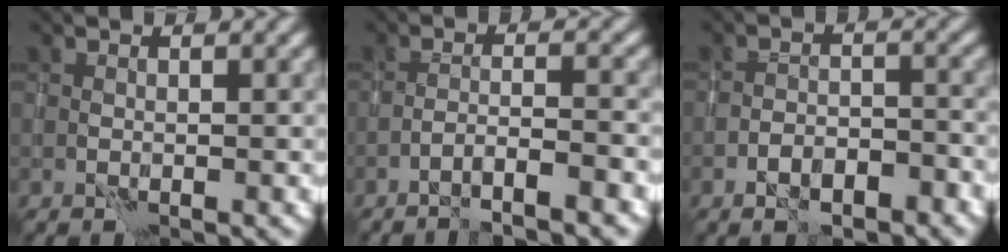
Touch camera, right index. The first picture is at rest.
{"total": 2.9, "force": [-2.1, -0.3, 1.9], "torque": [-0.031, 0.015, -0.040]}
{"total": 3.2, "force": [-2.3, 1.2, 1.9], "torque": [-0.025, 0.008, -0.037]}